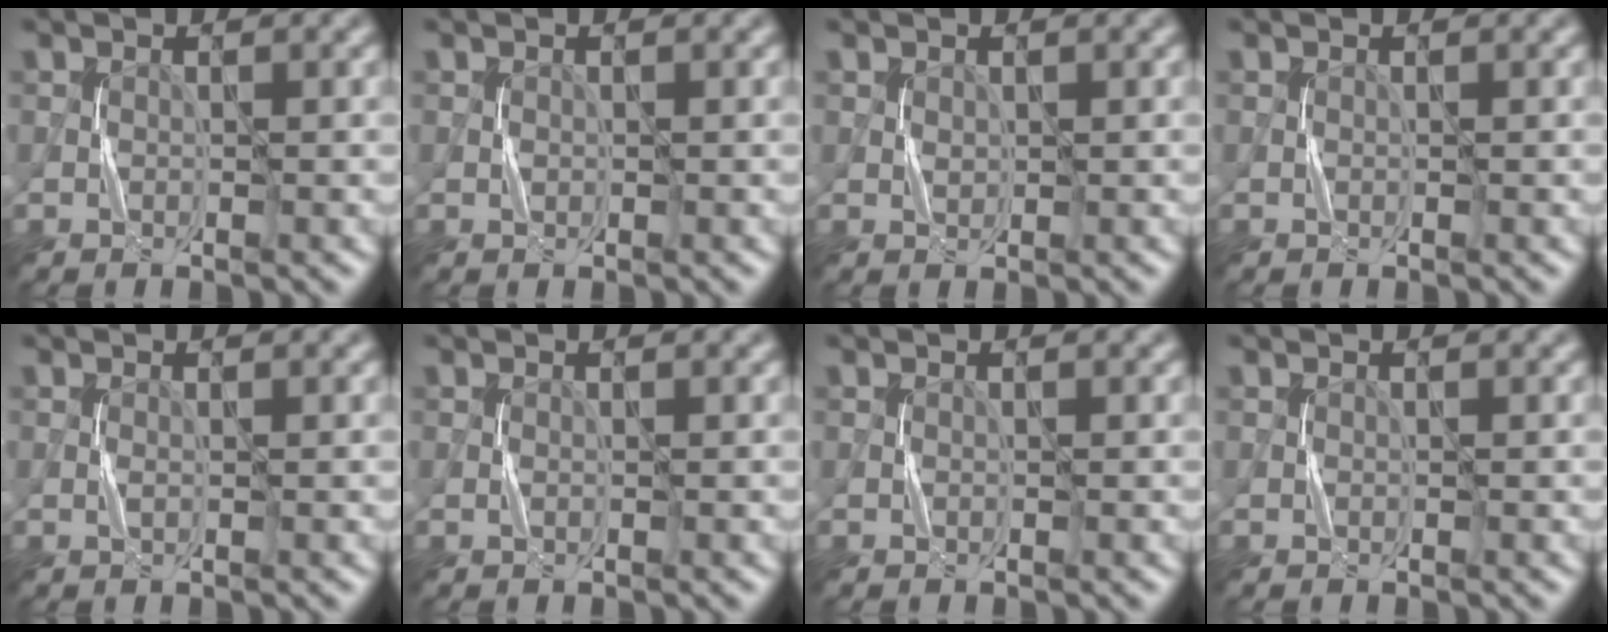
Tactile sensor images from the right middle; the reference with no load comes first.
{"total": 0.0}
{"total": 0.6, "force": [0.4, 0.4, 0.1], "torque": [-0.007, -0.002, 0.012]}
{"total": 0.0}
{"total": 0.0}
{"total": 0.0}
{"total": 0.0}
{"total": 0.0}